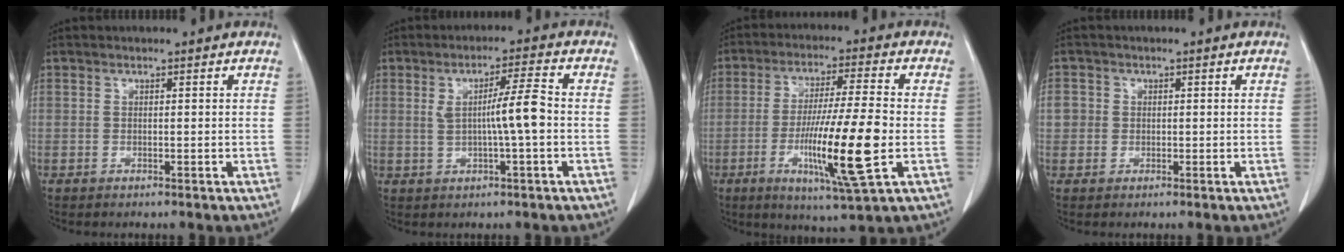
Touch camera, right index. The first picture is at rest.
{"total": 6.0, "force": [-0.1, -0.2, 6.0], "torque": [-0.101, 0.004, 0.001]}
{"total": 14.3, "force": [-3.5, 0.0, 13.8], "torque": [-0.258, -0.022, -0.062]}
{"total": 2.4, "force": [0.0, 2.4, 0.5], "torque": [0.002, 0.008, 0.002]}